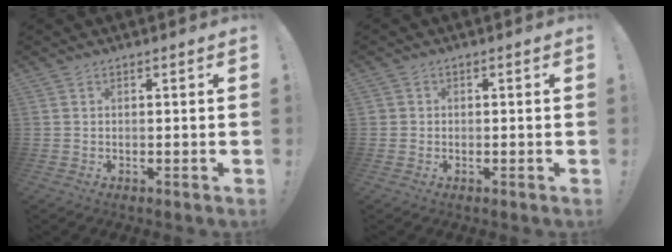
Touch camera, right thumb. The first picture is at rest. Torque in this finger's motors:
{"motor_torque": [-0.11, 0.05, 0.00, -0.16, -0.03]}